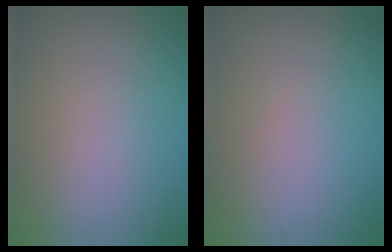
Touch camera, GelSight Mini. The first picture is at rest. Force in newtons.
{"total": 0.0}